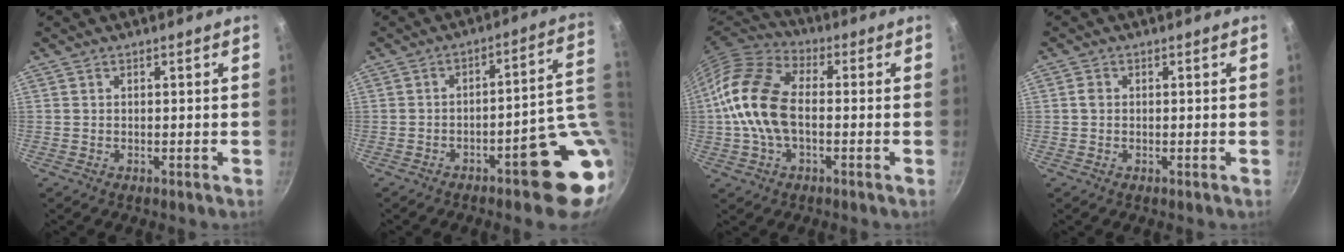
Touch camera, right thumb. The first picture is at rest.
{"total": 15.3, "force": [-2.0, 5.4, 14.1], "torque": [-0.128, 0.012, -0.018]}
{"total": 14.9, "force": [-1.0, 9.0, 11.8], "torque": [-0.217, 0.033, -0.038]}
{"total": 1.2, "force": [0.0, 1.0, 0.7], "torque": [-0.011, 0.006, -0.002]}